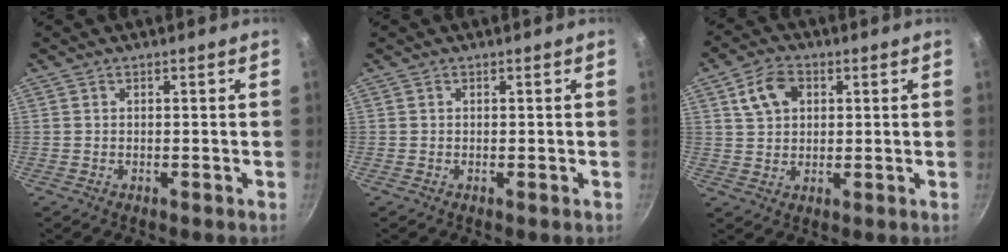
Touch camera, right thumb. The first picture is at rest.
{"total": 0.0}
{"total": 7.2, "force": [2.4, 5.2, 4.4], "torque": [-0.065, 0.007, 0.039]}